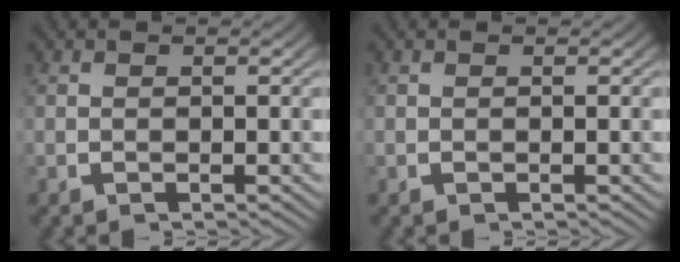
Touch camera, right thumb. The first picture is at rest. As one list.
[{"total": 0.0}]